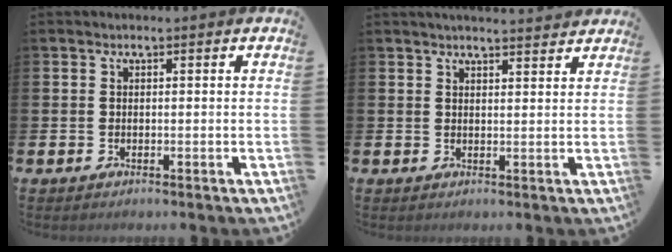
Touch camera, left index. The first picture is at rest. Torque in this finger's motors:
{"motor_torque": [1.05, -1.08, 0.09, 0.03]}